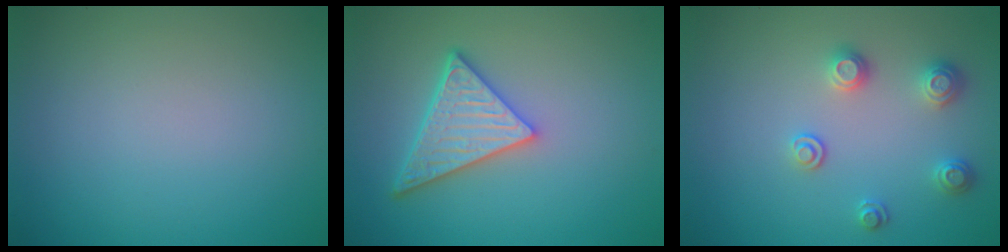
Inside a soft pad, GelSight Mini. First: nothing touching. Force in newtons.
{"total": 4.8, "press": 4.2, "slide": 2.4}
{"total": 2.4, "press": 2.4, "slide": 0.4}